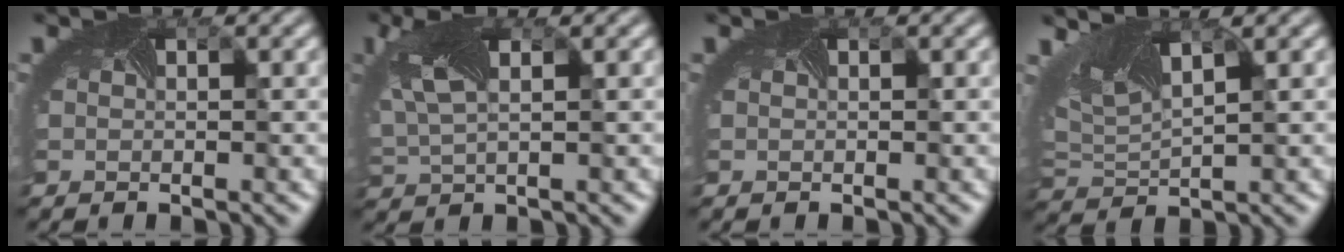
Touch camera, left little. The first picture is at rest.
{"total": 5.5, "force": [2.1, 2.5, 4.5], "torque": [-0.106, 0.012, 0.043]}
{"total": 0.0}
{"total": 6.1, "force": [3.5, 2.3, 4.4], "torque": [-0.095, 0.023, 0.063]}